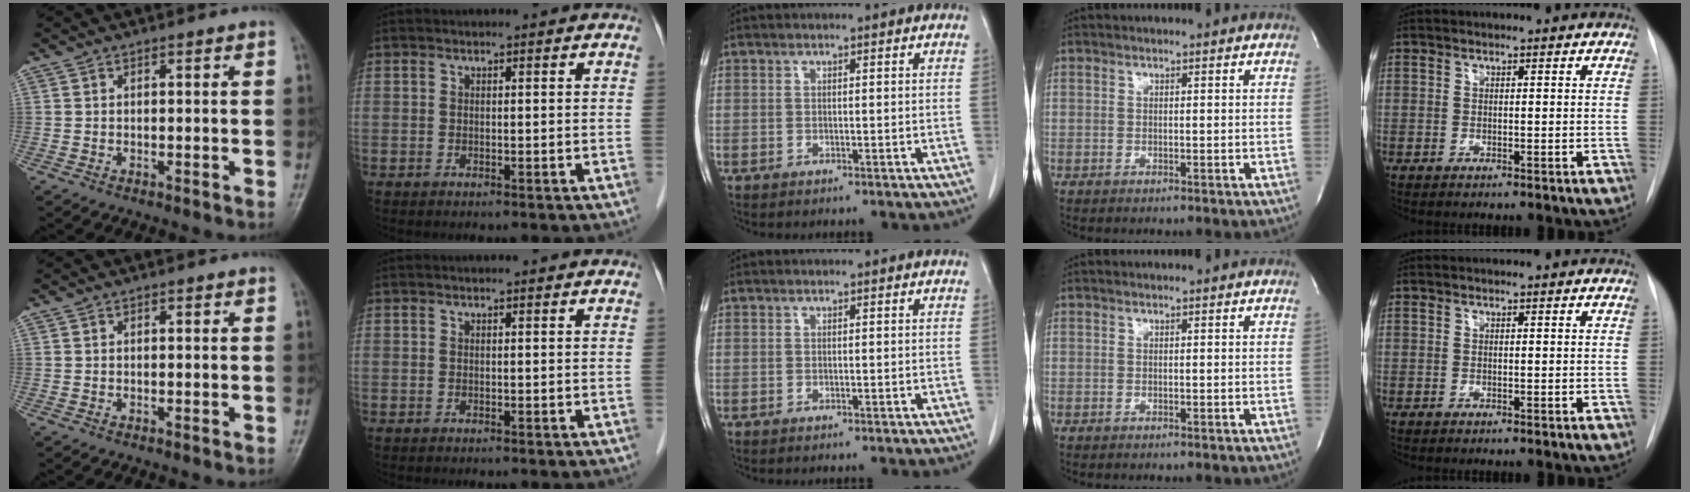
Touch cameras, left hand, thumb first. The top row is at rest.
{"thumb": {"total": 0.7, "force": [0.2, 0.4, 0.5], "torque": [-0.001, 0.002, 0.001]}, "index": {"total": 0.8, "force": [0.8, 0.2, 0.2], "torque": [-0.012, 0.006, 0.007]}}